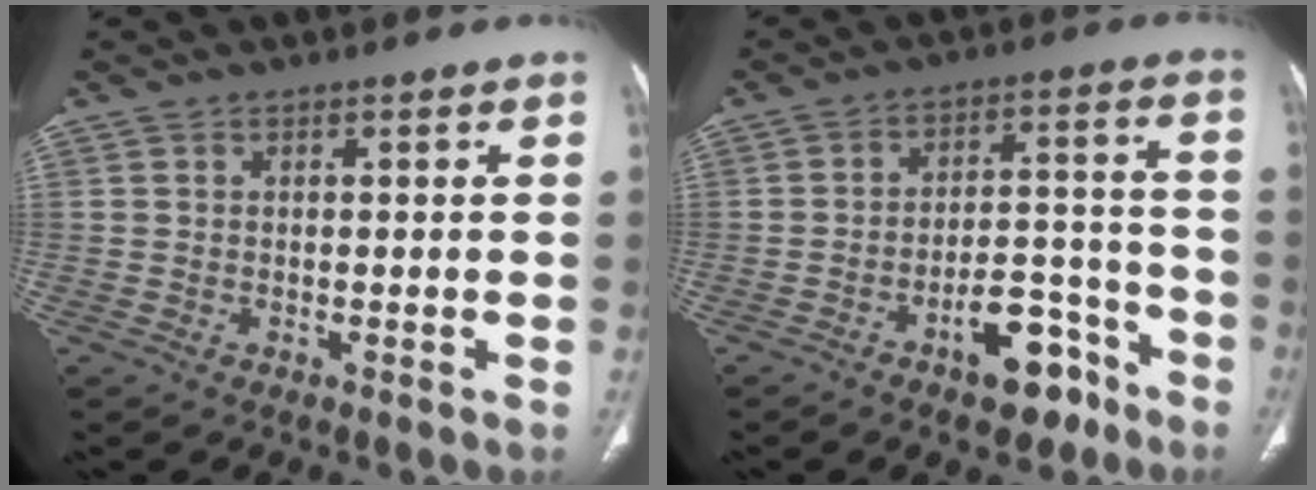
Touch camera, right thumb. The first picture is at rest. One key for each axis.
{"total": 10.3, "fx": -6.4, "fy": 5.1, "fz": 6.3, "tx": -0.069, "ty": 0.061, "tz": -0.095}